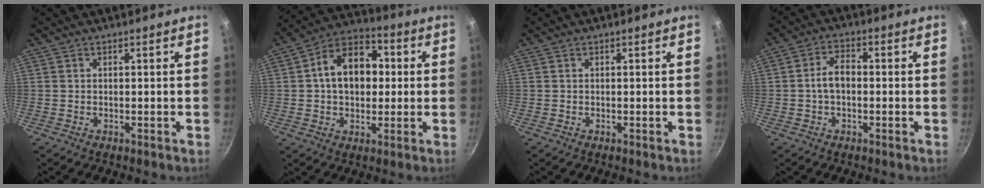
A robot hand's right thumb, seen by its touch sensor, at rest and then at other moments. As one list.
[{"total": 14.1, "force": [1.5, 10.0, 9.8], "torque": [-0.114, 0.024, 0.006]}, {"total": 0.0}, {"total": 5.1, "force": [-0.5, 3.1, 4.0], "torque": [-0.064, 0.023, -0.013]}]